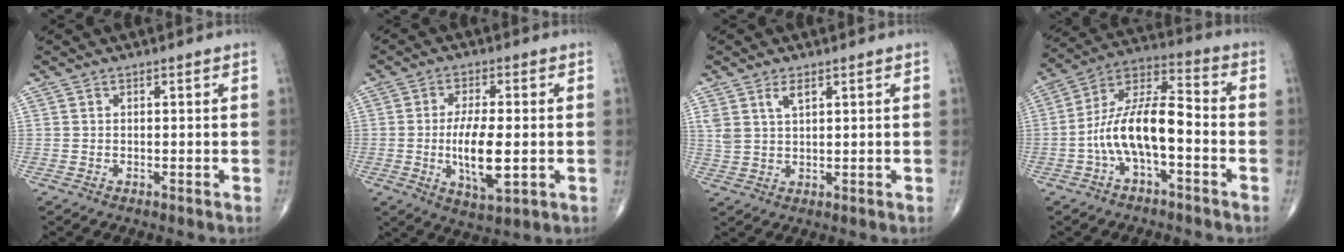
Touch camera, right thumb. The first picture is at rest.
{"total": 10.5, "force": [-1.3, 3.7, 9.8], "torque": [-0.176, -0.011, -0.020]}
{"total": 4.0, "force": [2.2, 1.8, 2.8], "torque": [-0.056, -0.005, 0.048]}
{"total": 13.2, "force": [-3.5, 5.3, 11.5], "torque": [-0.219, 0.054, -0.070]}